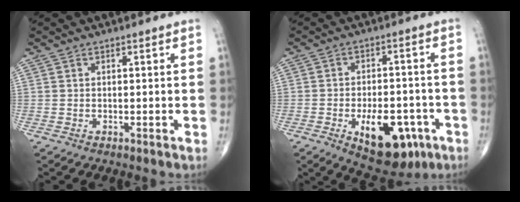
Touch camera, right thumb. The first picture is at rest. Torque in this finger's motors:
{"motor_torque": [3.81, 1.20, 1.28, -0.36, 0.31]}